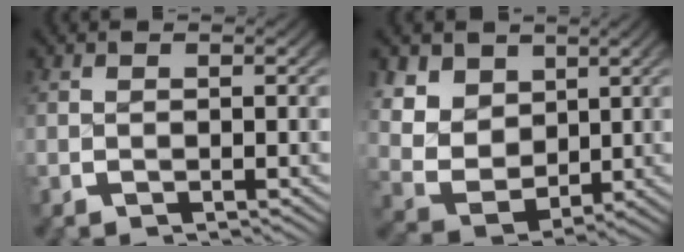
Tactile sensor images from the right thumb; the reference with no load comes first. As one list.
[{"total": 10.9, "force": [0.9, 9.0, 6.1], "torque": [-0.159, -0.049, 0.026]}]